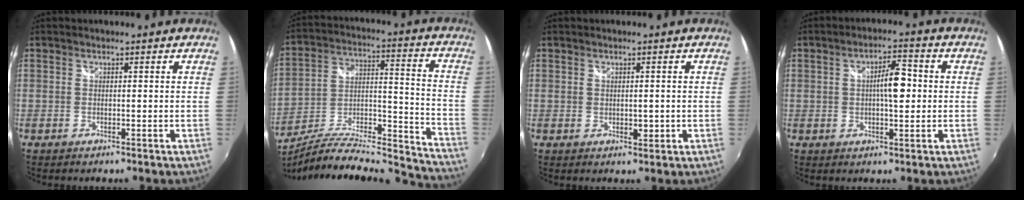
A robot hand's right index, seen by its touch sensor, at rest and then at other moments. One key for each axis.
{"total": 23.8, "fx": -21.1, "fy": 2.3, "fz": 10.7, "tx": -0.154, "ty": -0.021, "tz": -0.325}
{"total": 1.7, "fx": -0.1, "fy": 0.9, "fz": 1.5, "tx": -0.020, "ty": -0.003, "tz": 0.001}
{"total": 6.4, "fx": 0.5, "fy": 2.1, "fz": 6.1, "tx": -0.096, "ty": 0.006, "tz": 0.009}